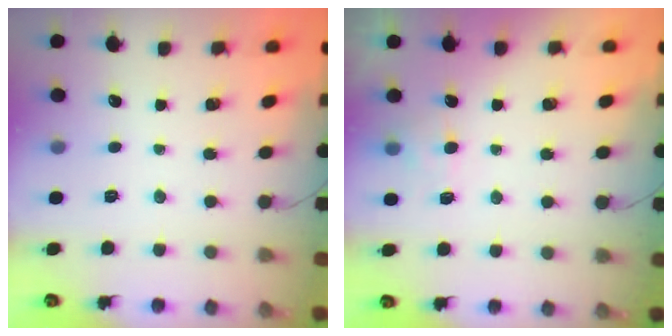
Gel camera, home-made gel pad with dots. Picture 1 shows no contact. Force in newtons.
{"total": 6.3, "press": 6.1, "slide": 1.6}